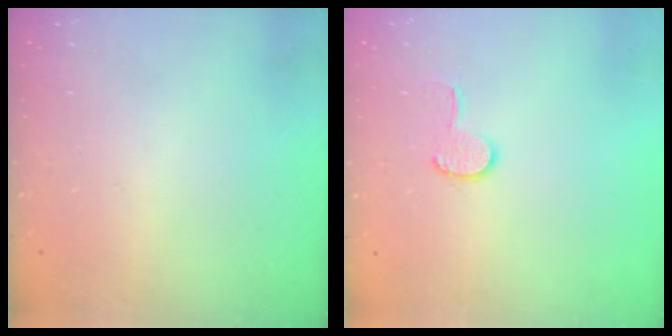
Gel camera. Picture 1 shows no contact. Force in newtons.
{"total": 6.4, "press": 6.4, "slide": 0.6}